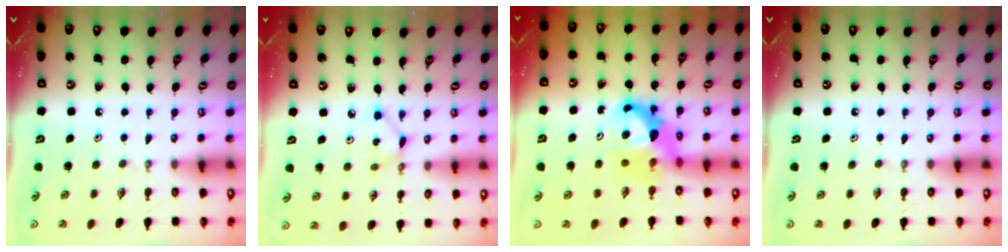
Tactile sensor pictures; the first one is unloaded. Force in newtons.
{"total": 2.4, "press": 2.4, "slide": 0.1}
{"total": 8.2, "press": 8.2, "slide": 0.7}
{"total": 0.0}